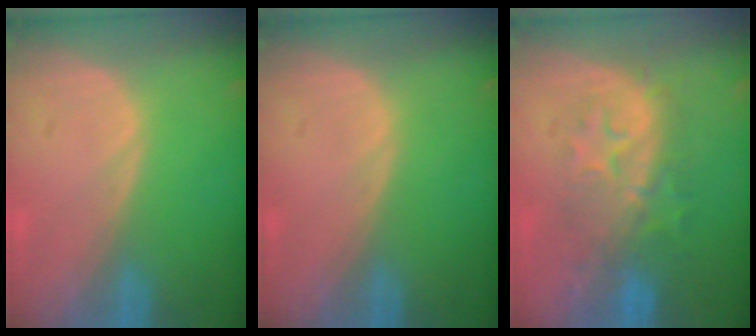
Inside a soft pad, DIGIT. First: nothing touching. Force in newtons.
{"total": 0.0}
{"total": 8.4, "press": 8.3, "slide": 1.1}